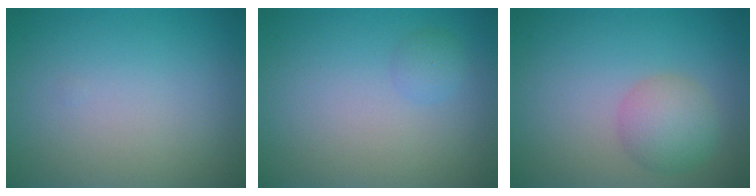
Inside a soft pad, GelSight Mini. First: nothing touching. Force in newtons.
{"total": 0.8, "press": 0.8, "slide": 0.0}
{"total": 3.3, "press": 3.3, "slide": 0.0}